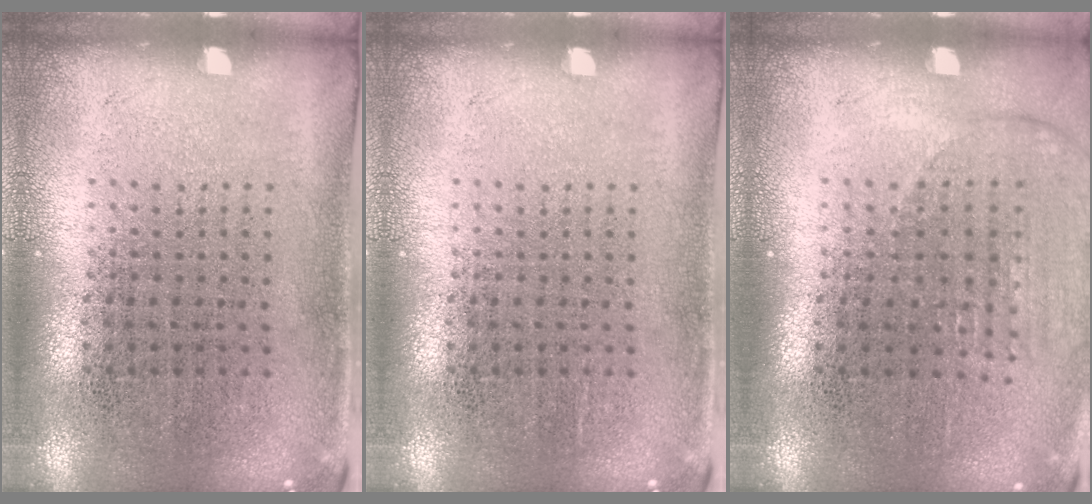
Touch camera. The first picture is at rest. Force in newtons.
{"total": 0.0}
{"total": 1.4, "press": 1.3, "slide": 0.6}